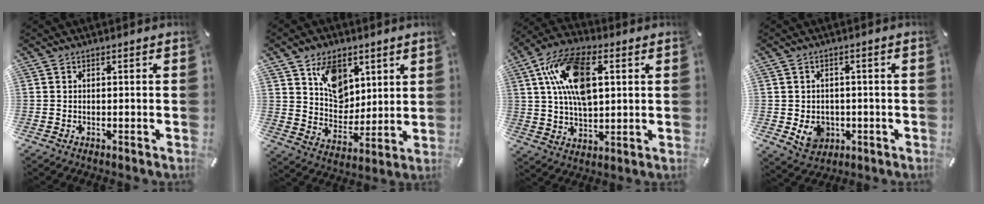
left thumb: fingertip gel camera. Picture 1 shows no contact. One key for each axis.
{"total": 11.2, "fx": 6.2, "fy": 8.5, "fz": 4.1, "tx": -0.066, "ty": -0.028, "tz": 0.119}
{"total": 15.8, "fx": 4.8, "fy": 9.0, "fz": 12.0, "tx": -0.234, "ty": 0.006, "tz": 0.083}
{"total": 6.1, "fx": -1.1, "fy": 5.3, "fz": 2.7, "tx": -0.037, "ty": 0.002, "tz": -0.019}